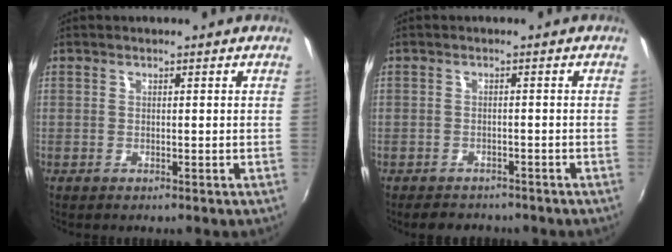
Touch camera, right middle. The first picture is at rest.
{"total": 4.8, "force": [-4.1, 2.2, 1.2], "torque": [-0.033, -0.006, -0.060]}